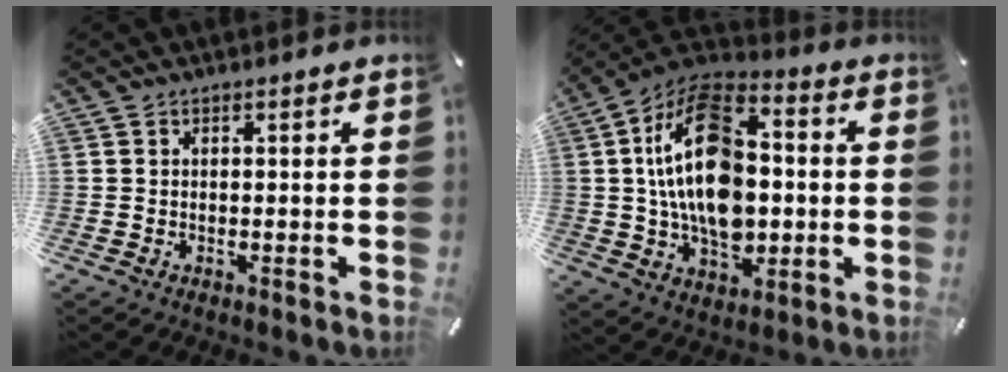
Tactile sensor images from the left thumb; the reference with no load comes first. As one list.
[{"total": 20.9, "force": [0.6, 13.6, 15.8], "torque": [-0.312, 0.000, 0.003]}]